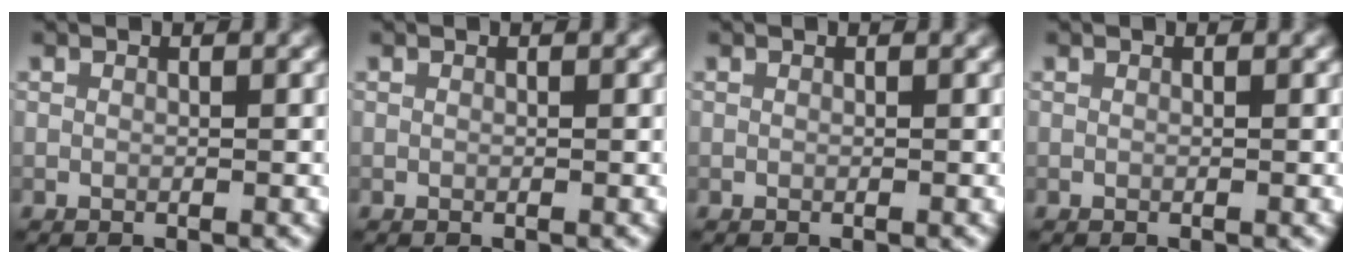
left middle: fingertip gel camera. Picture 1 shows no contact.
{"total": 0.0}
{"total": 0.0}
{"total": 0.0}